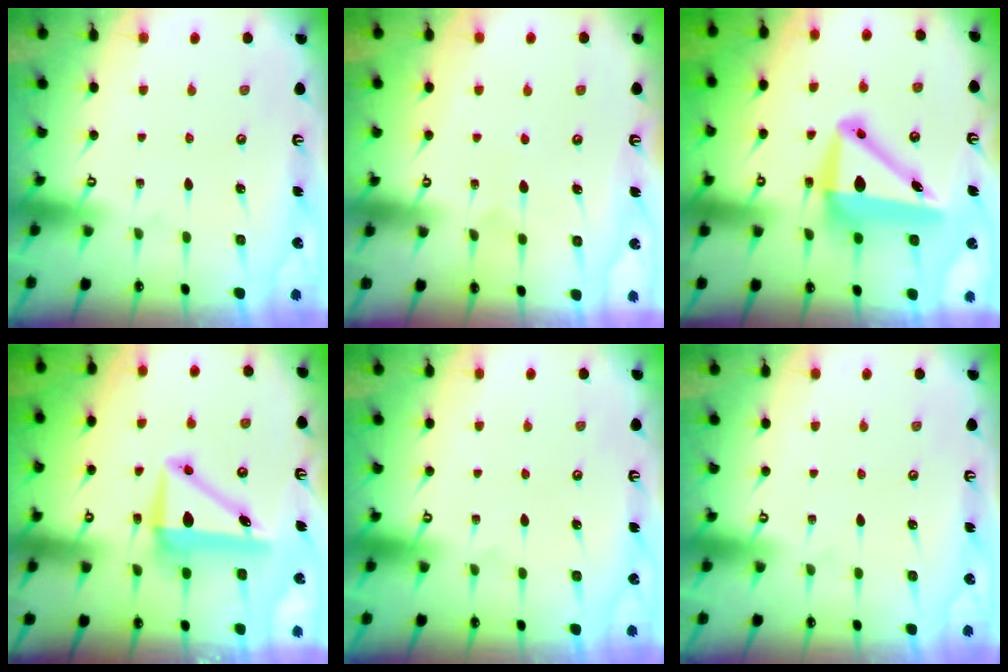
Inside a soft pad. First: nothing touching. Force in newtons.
{"total": 4.3, "press": 4.2, "slide": 0.4}
{"total": 11.8, "press": 11.3, "slide": 3.5}
{"total": 9.2, "press": 8.9, "slide": 2.4}
{"total": 0.0}
{"total": 0.0}